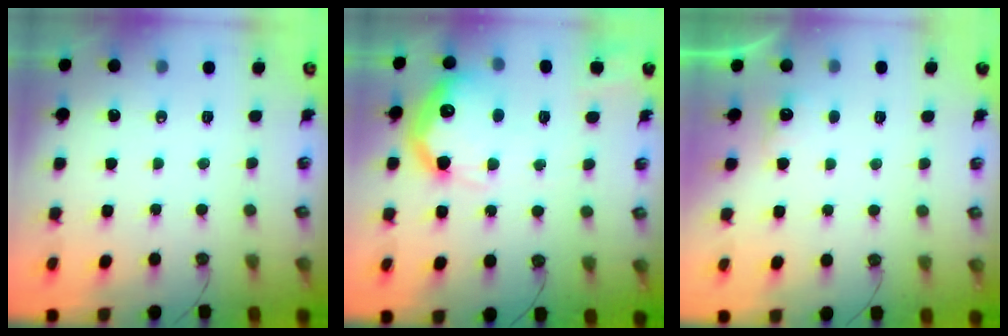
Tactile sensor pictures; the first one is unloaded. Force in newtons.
{"total": 22.5, "press": 22.4, "slide": 1.7}
{"total": 5.4, "press": 5.4, "slide": 0.8}